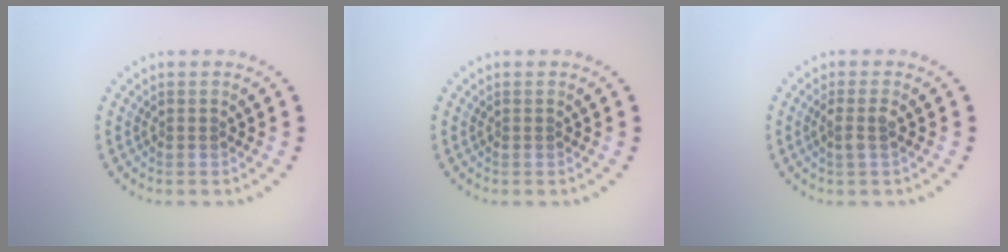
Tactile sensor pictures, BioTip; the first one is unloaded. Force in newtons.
{"total": 0.0}
{"total": 1.4, "press": 1.1, "slide": 0.9}